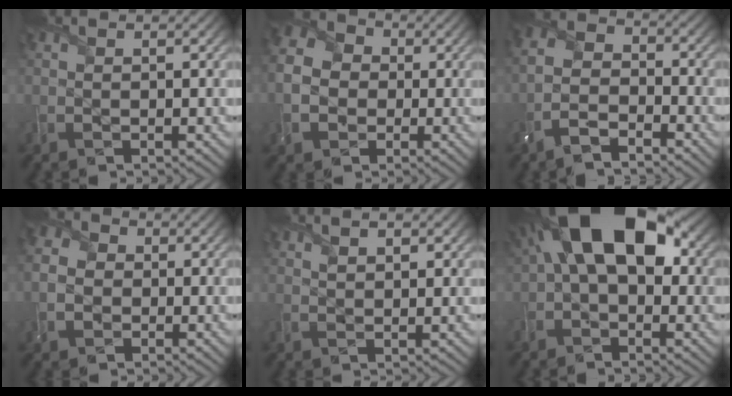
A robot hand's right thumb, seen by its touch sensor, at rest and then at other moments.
{"total": 8.4, "force": [-1.4, 7.2, 4.1], "torque": [-0.120, -0.014, -0.034]}
{"total": 6.4, "force": [-4.3, 3.0, 3.6], "torque": [-0.080, -0.005, -0.096]}
{"total": 5.0, "force": [-0.8, 4.3, 2.5], "torque": [-0.079, -0.004, -0.022]}
{"total": 2.9, "force": [1.8, 1.1, 2.0], "torque": [-0.033, -0.004, 0.038]}
{"total": 15.1, "force": [3.8, 8.7, 11.7], "torque": [-0.200, 0.033, 0.046]}